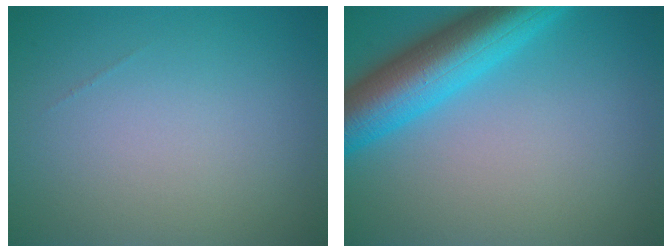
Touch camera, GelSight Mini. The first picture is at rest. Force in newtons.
{"total": 8.2, "press": 8.2, "slide": 0.3}